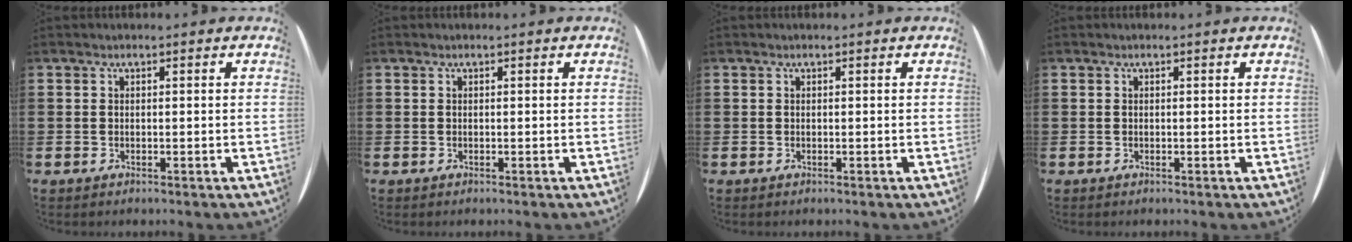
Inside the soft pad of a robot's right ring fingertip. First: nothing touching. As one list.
[{"total": 0.0}, {"total": 0.0}, {"total": 0.0}]